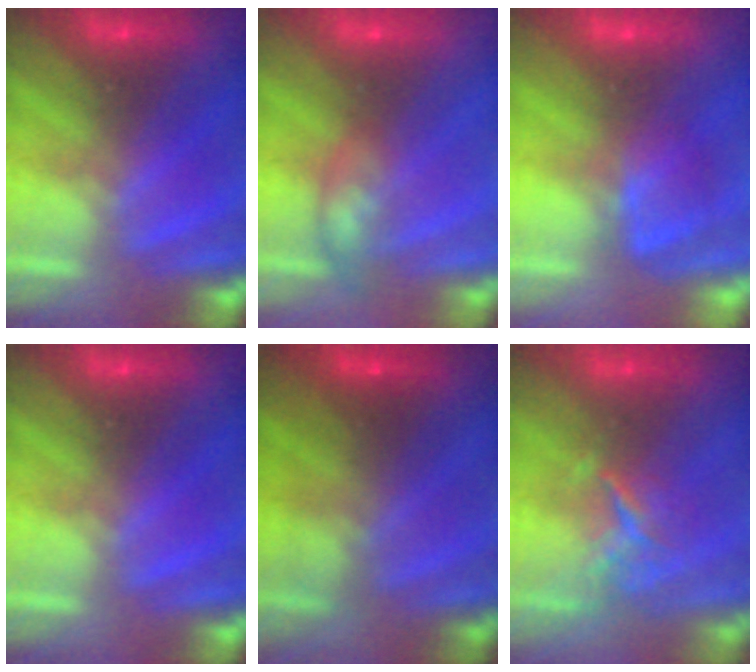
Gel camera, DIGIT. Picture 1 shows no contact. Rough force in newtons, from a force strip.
{"total": 2.3}
{"total": 4.6}
{"total": 0.0}
{"total": 2.8}
{"total": 3.6}